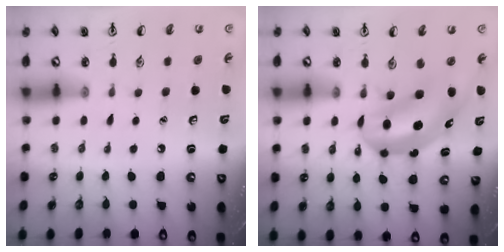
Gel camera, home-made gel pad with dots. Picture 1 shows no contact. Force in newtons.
{"total": 5.5, "press": 5.2, "slide": 1.7}